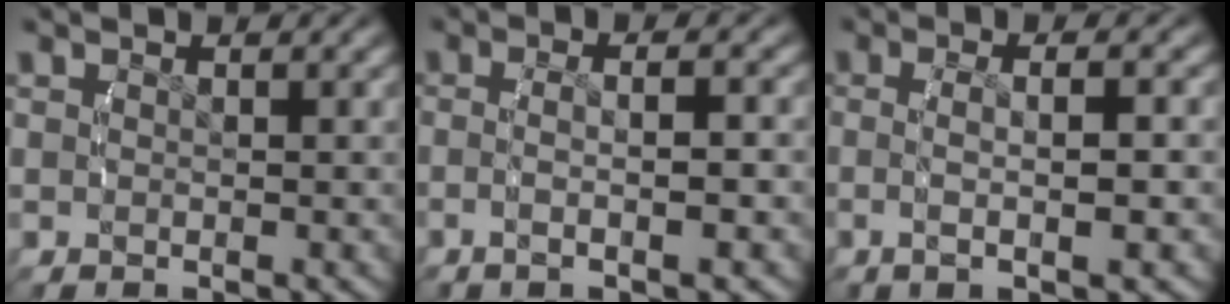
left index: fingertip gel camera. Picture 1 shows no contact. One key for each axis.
{"total": 3.3, "fx": -0.9, "fy": 0.3, "fz": 3.1, "tx": -0.063, "ty": 0.001, "tz": -0.014}
{"total": 3.6, "fx": -0.4, "fy": 0.4, "fz": 3.6, "tx": -0.070, "ty": 0.000, "tz": -0.005}